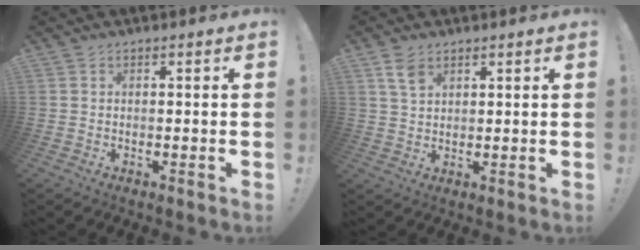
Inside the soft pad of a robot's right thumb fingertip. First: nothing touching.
{"total": 5.1, "force": [3.1, 3.0, 2.8], "torque": [-0.040, -0.014, 0.057]}